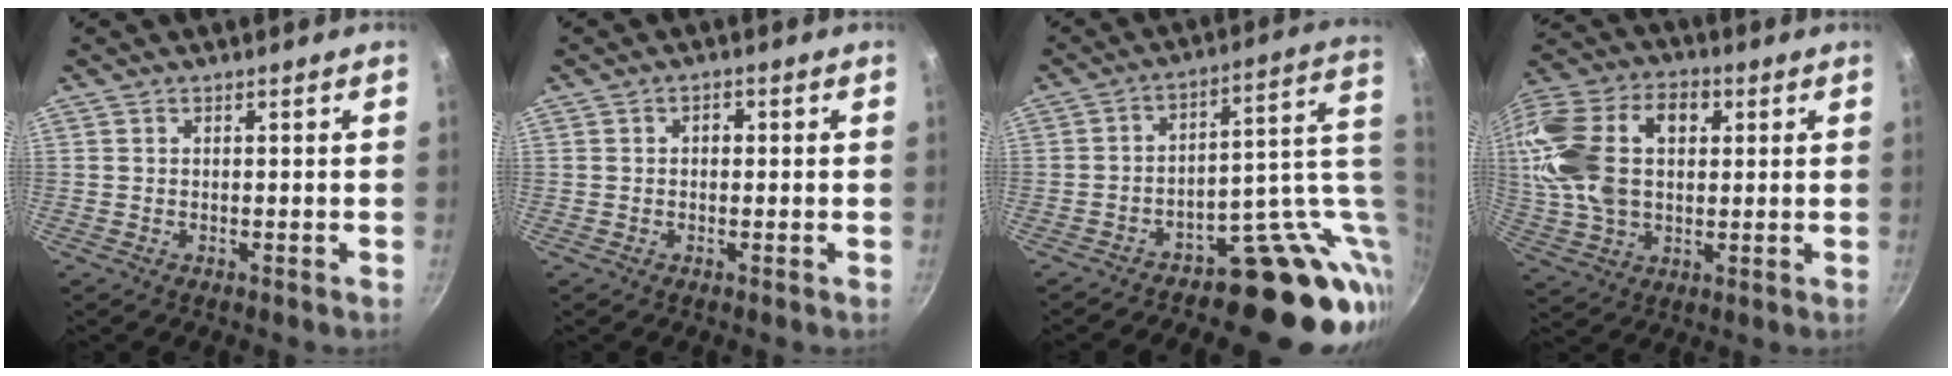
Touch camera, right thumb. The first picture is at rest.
{"total": 1.8, "force": [0.2, 1.3, 1.2], "torque": [-0.015, 0.006, 0.001]}
{"total": 16.0, "force": [-3.8, 9.5, 12.2], "torque": [-0.066, 0.040, -0.057]}
{"total": 22.4, "force": [4.0, 14.9, 16.2], "torque": [-0.316, 0.027, 0.065]}